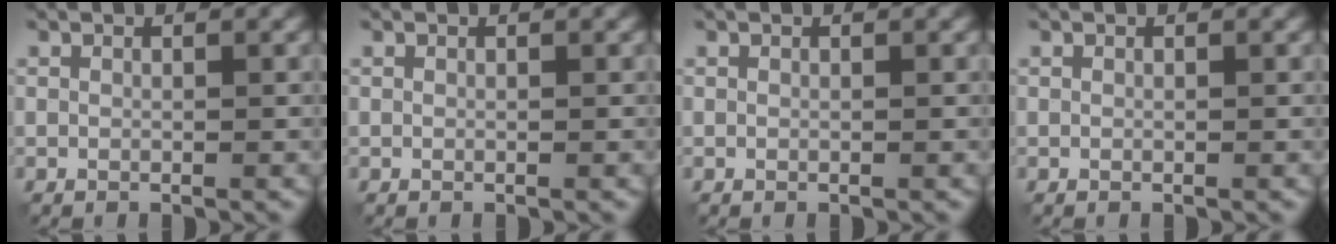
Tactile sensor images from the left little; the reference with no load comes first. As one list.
[{"total": 0.0}, {"total": 0.0}, {"total": 0.0}]